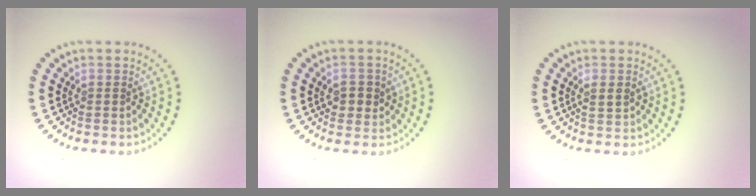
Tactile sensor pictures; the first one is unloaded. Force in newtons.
{"total": 2.1, "press": 2.0, "slide": 0.4}
{"total": 0.9, "press": 0.9, "slide": 0.2}